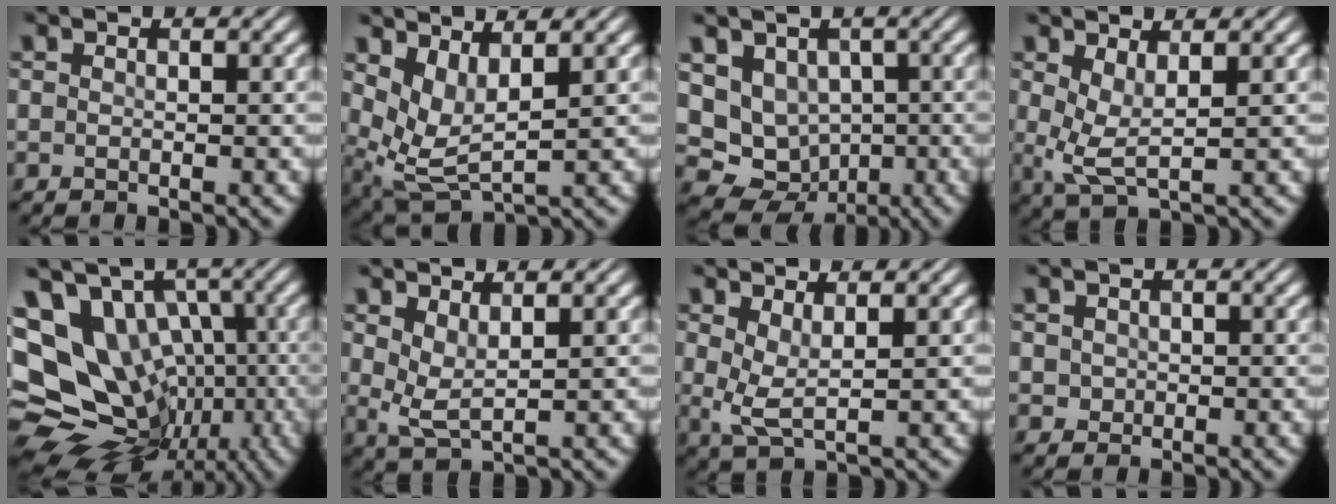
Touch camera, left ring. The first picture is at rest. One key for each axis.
{"total": 4.2, "fx": 1.7, "fy": 1.8, "fz": 3.4, "tx": -0.079, "ty": -0.015, "tz": 0.042}
{"total": 7.8, "fx": 0.6, "fy": 6.8, "fz": 3.8, "tx": -0.069, "ty": -0.007, "tz": 0.013}
{"total": 3.0, "fx": 1.0, "fy": 0.9, "fz": 2.6, "tx": -0.059, "ty": -0.009, "tz": 0.022}
{"total": 18.2, "fx": -1.6, "fy": 14.5, "fz": 10.8, "tx": -0.191, "ty": 0.034, "tz": -0.018}
{"total": 2.4, "fx": 1.3, "fy": 0.8, "fz": 2.0, "tx": -0.044, "ty": -0.009, "tz": 0.028}
{"total": 2.6, "fx": 0.9, "fy": 0.8, "fz": 2.3, "tx": -0.052, "ty": -0.008, "tz": 0.020}
{"total": 0.8, "fx": 0.1, "fy": 0.8, "fz": 0.2, "tx": 0.000, "ty": -0.003, "tz": 0.000}